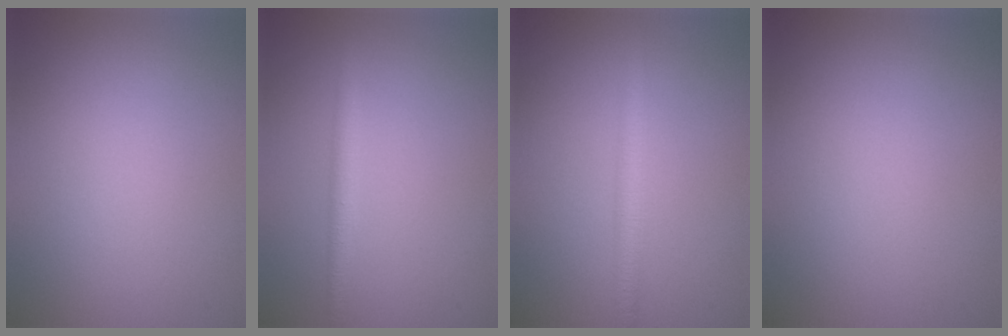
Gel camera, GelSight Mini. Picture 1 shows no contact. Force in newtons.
{"total": 1.8, "press": 1.8, "slide": 0.1}
{"total": 2.5, "press": 2.5, "slide": 0.1}
{"total": 0.0}